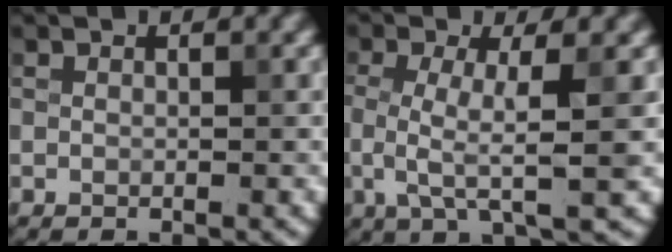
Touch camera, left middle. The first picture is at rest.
{"total": 4.7, "force": [-0.5, 1.0, 4.5], "torque": [-0.099, -0.006, -0.011]}